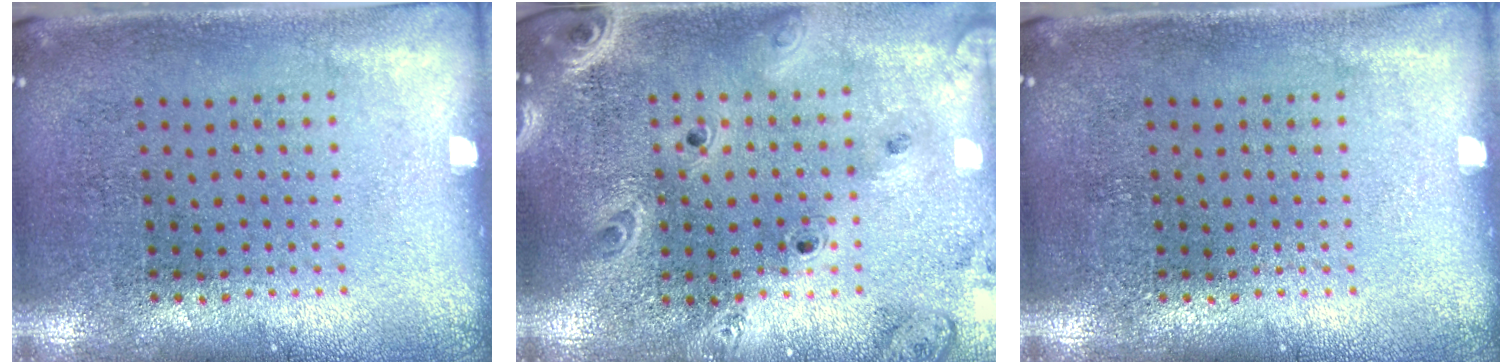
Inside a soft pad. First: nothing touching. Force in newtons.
{"total": 2.7, "press": 2.3, "slide": 1.3}
{"total": 0.0}